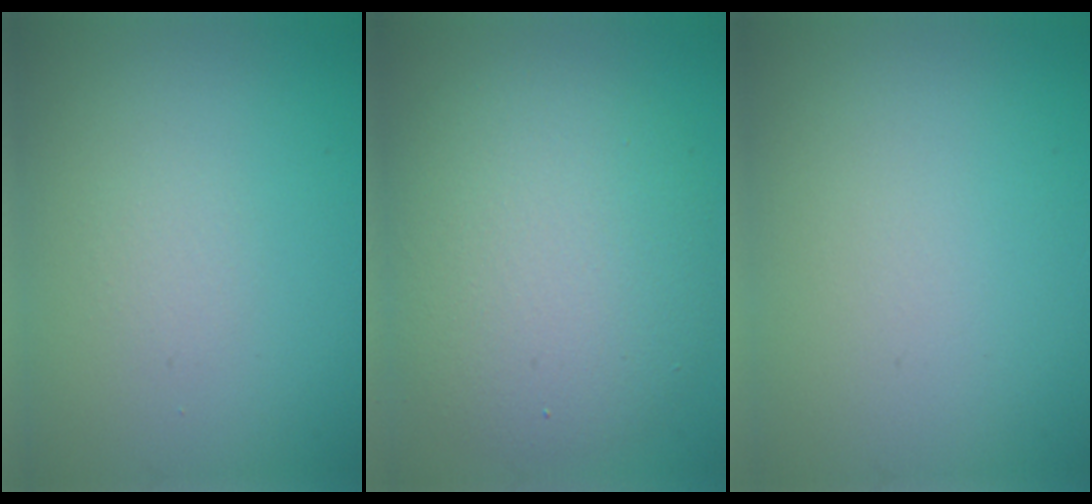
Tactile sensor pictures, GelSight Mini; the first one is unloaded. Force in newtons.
{"total": 7.6, "press": 7.6, "slide": 0.4}
{"total": 0.0}